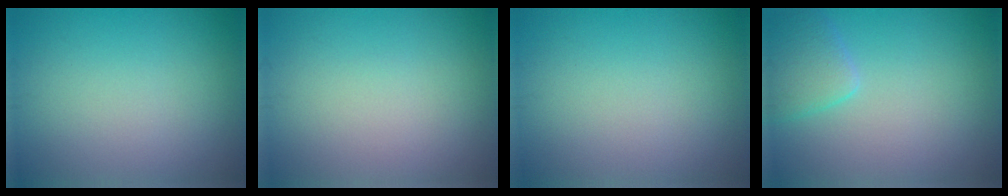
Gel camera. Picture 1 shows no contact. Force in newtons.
{"total": 0.0}
{"total": 0.0}
{"total": 2.6, "press": 2.6, "slide": 0.2}